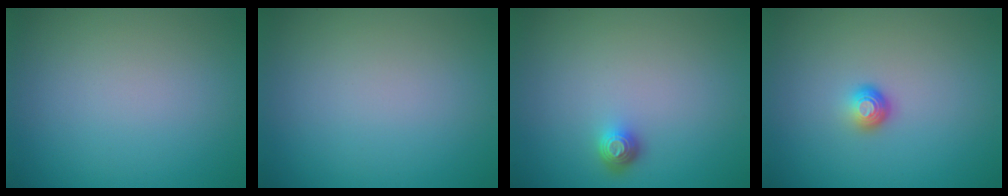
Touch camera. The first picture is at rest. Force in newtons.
{"total": 0.0}
{"total": 1.4, "press": 1.1, "slide": 0.9}
{"total": 1.4, "press": 1.0, "slide": 1.0}